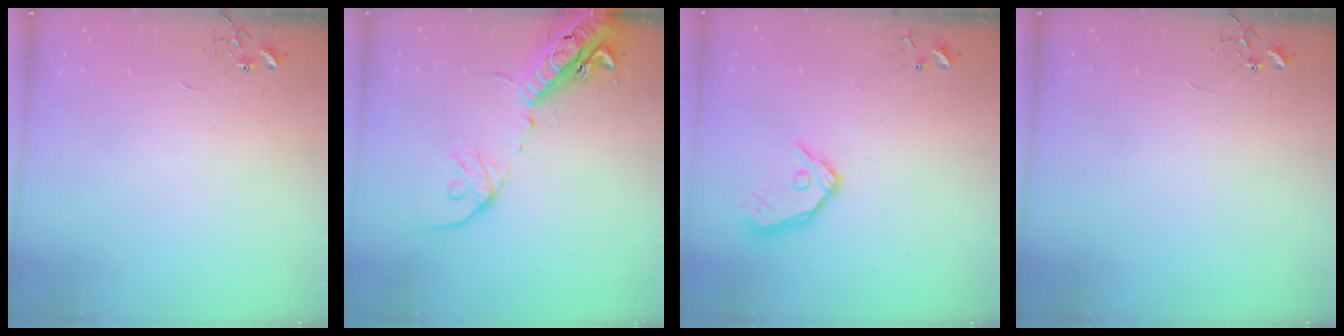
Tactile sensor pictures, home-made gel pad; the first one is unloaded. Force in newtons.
{"total": 17.9, "press": 17.4, "slide": 4.3}
{"total": 12.7, "press": 12.5, "slide": 2.0}
{"total": 0.0}